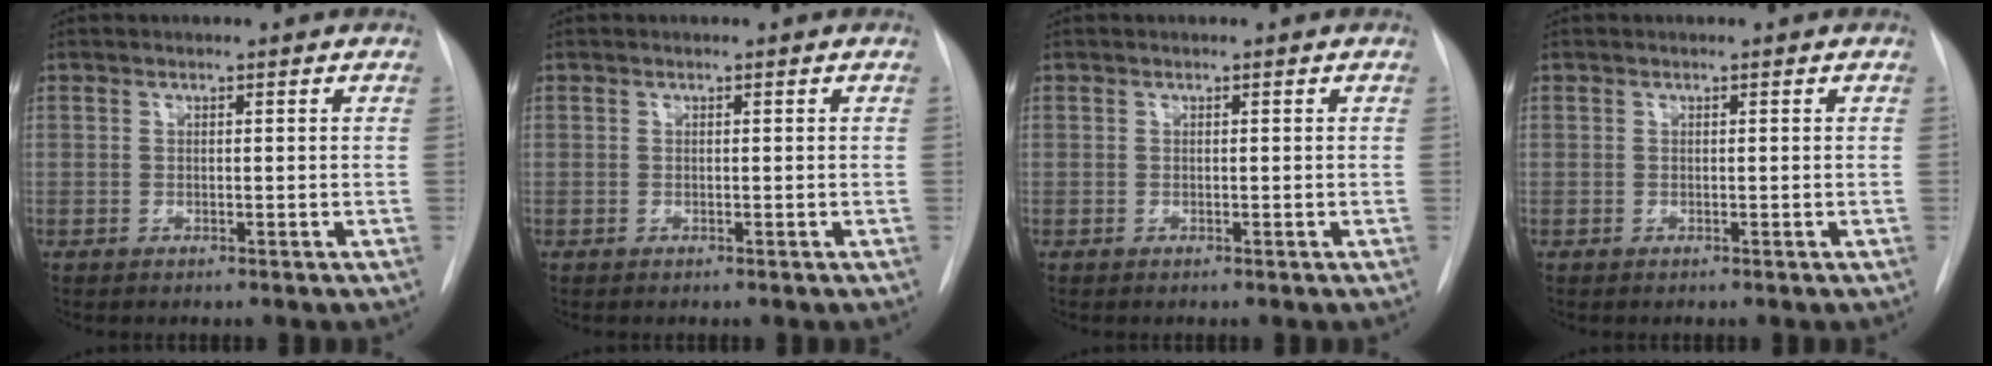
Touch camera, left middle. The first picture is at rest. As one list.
[{"total": 0.0}, {"total": 0.0}, {"total": 0.0}]